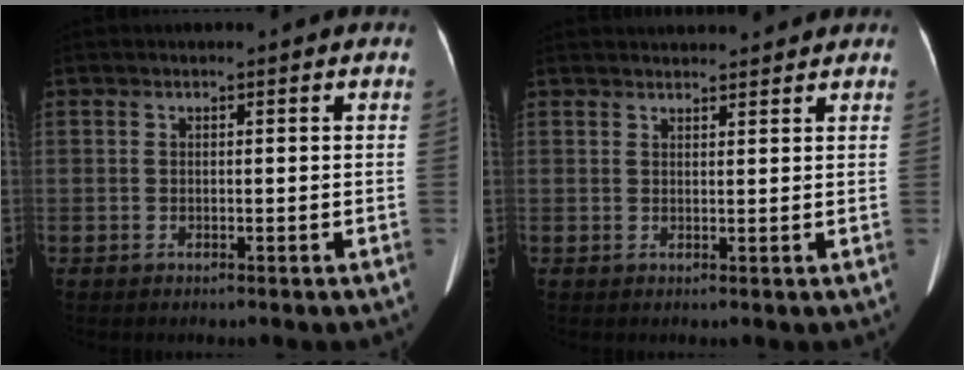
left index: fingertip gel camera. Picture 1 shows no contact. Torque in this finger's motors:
{"motor_torque": [-0.40, -0.65, 0.00, 0.03]}